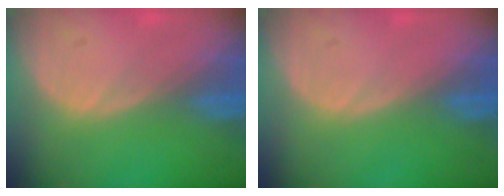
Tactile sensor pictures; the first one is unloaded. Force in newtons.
{"total": 0.0}